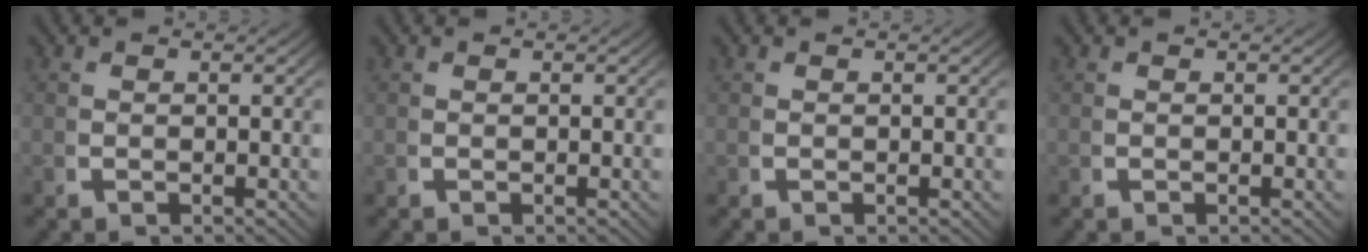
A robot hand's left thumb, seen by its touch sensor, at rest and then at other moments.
{"total": 0.0}
{"total": 0.0}
{"total": 0.0}